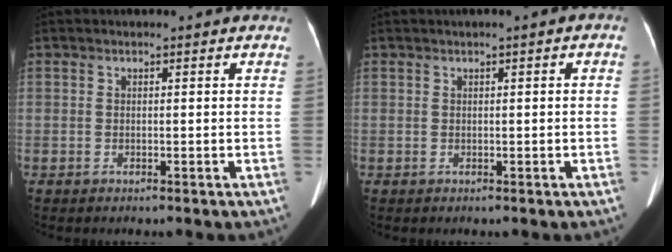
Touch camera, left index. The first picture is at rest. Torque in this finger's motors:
{"motor_torque": [-0.20, -0.06, -0.11, 0.01]}